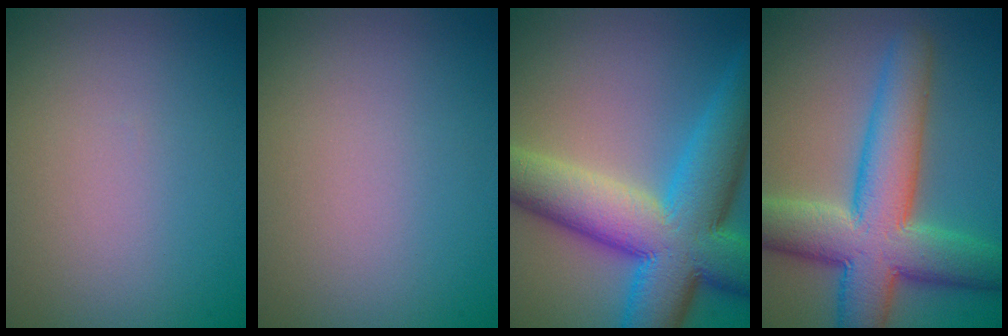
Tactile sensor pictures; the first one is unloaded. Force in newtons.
{"total": 0.0}
{"total": 12.7, "press": 12.7, "slide": 0.4}
{"total": 10.1, "press": 10.1, "slide": 0.3}